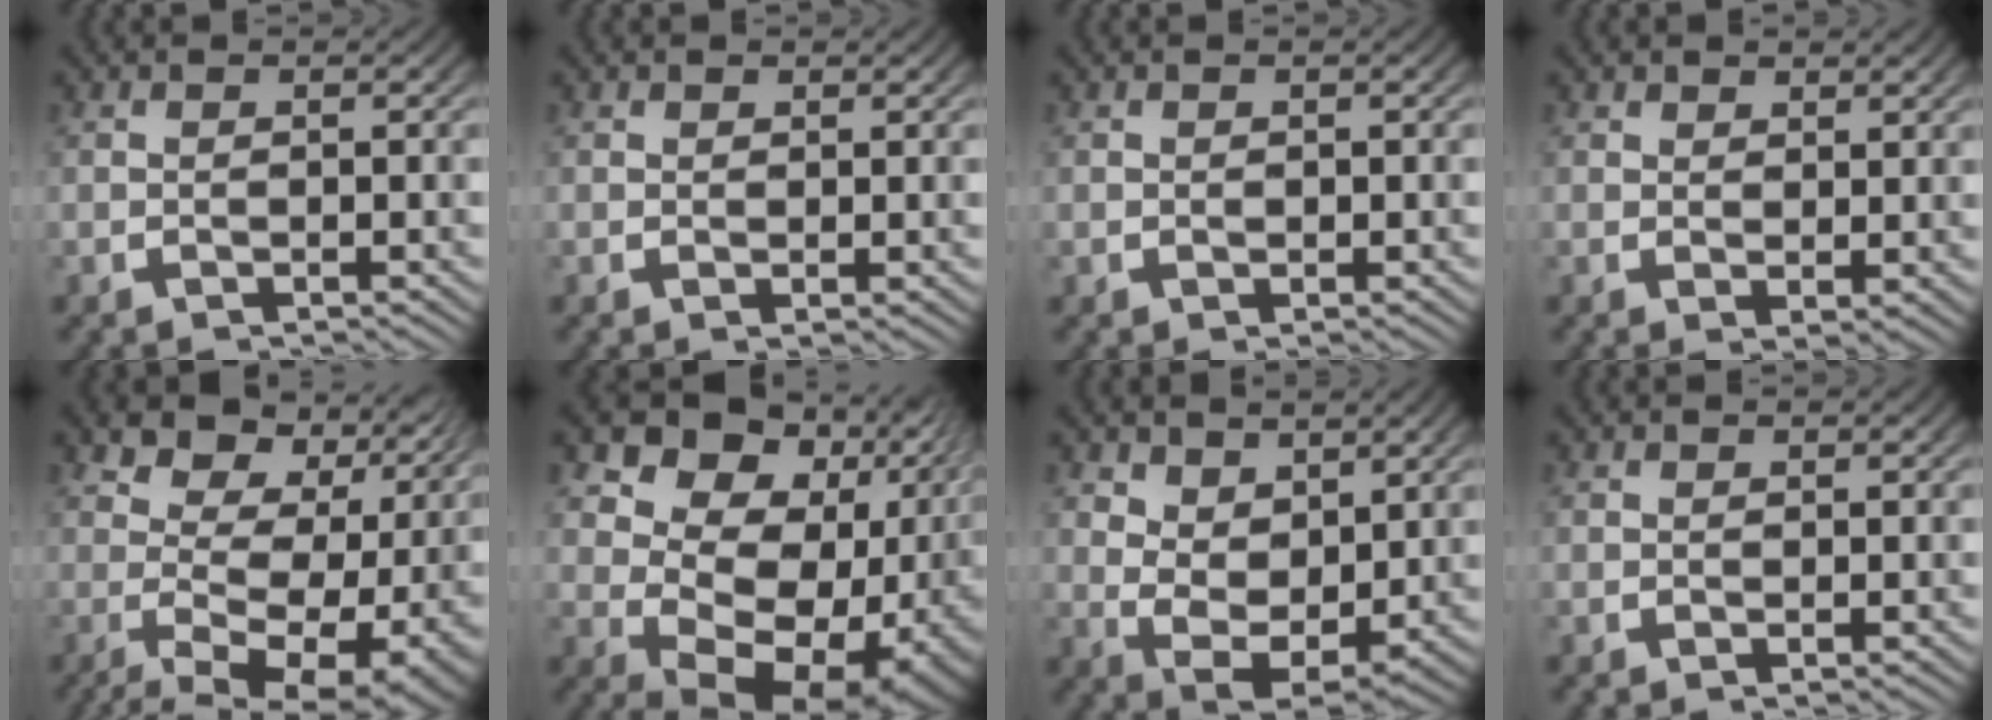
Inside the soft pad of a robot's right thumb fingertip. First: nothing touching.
{"total": 0.8, "force": [0.7, 0.4, 0.2], "torque": [0.003, -0.004, 0.015]}
{"total": 0.6, "force": [0.2, 0.5, 0.2], "torque": [-0.005, -0.004, 0.006]}
{"total": 2.0, "force": [1.7, 0.9, 0.8], "torque": [-0.004, -0.006, 0.030]}
{"total": 12.9, "force": [-0.5, 7.6, 10.4], "torque": [-0.171, -0.045, 0.010]}
{"total": 17.3, "force": [-0.9, 12.1, 12.4], "torque": [-0.214, -0.049, 0.003]}
{"total": 7.0, "force": [-0.2, 4.9, 4.9], "torque": [-0.119, -0.051, 0.017]}
{"total": 0.5, "force": [0.5, 0.3, 0.1], "torque": [0.003, -0.002, 0.010]}